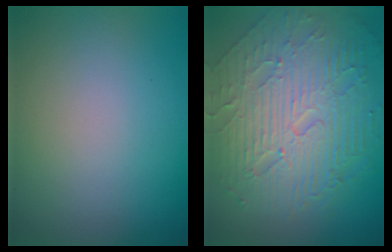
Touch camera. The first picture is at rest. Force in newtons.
{"total": 10.0, "press": 6.7, "slide": 7.5}